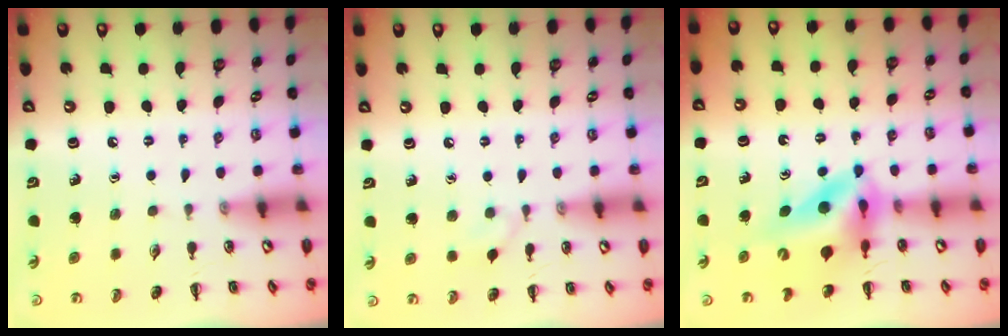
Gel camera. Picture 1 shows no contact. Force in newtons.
{"total": 4.5, "press": 4.1, "slide": 1.6}
{"total": 10.3, "press": 9.8, "slide": 3.2}